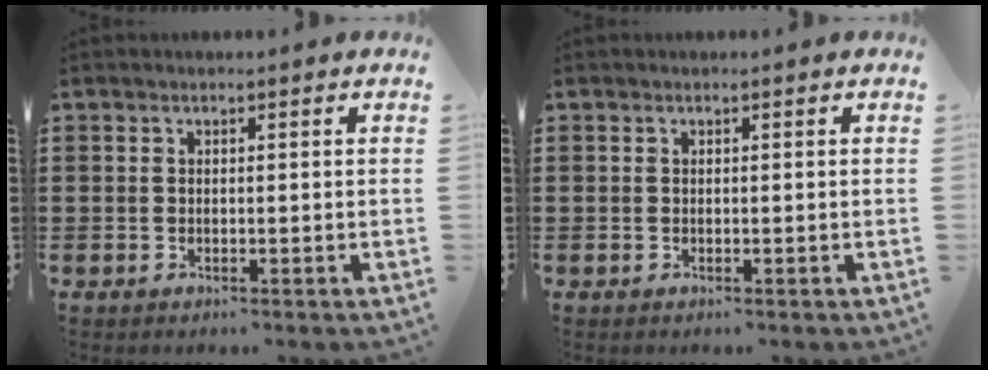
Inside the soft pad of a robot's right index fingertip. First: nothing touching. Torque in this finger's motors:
{"motor_torque": [0.00, 0.00, 0.00, 0.00]}